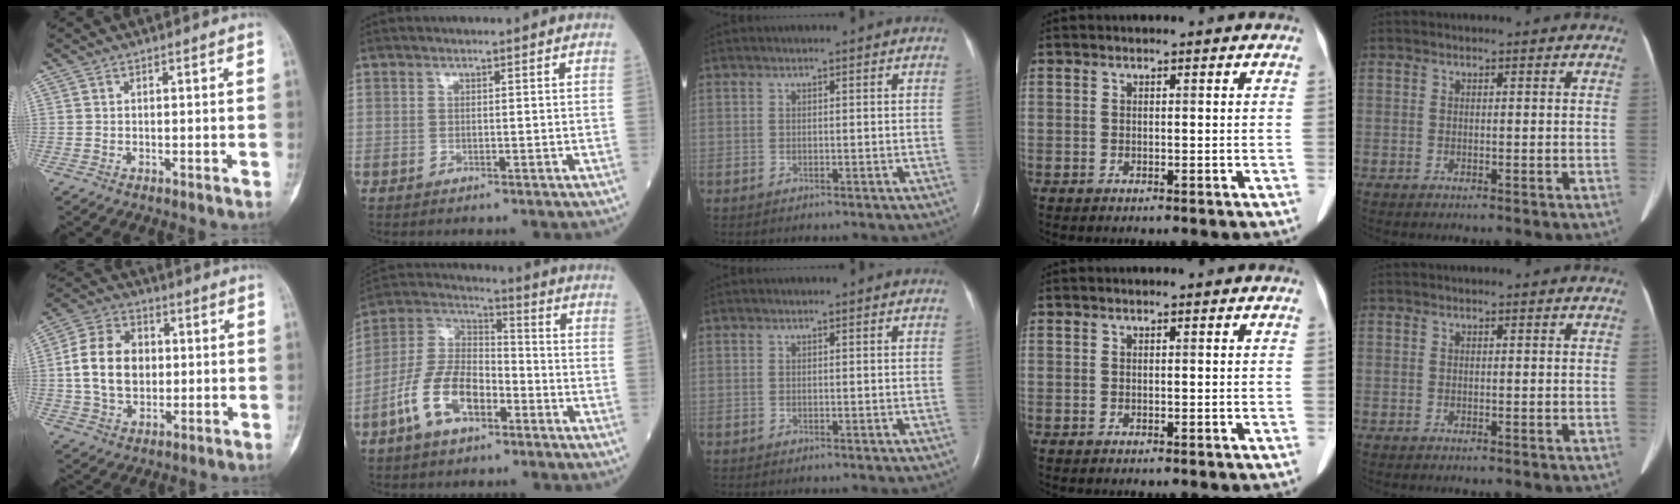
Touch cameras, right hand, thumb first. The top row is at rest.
{"thumb": {"total": 13.0, "force": [0.6, 9.6, 8.7], "torque": [-0.138, 0.013, 0.011]}, "index": {"total": 12.0, "force": [-5.5, 5.9, 8.9], "torque": [-0.199, 0.014, -0.105]}}